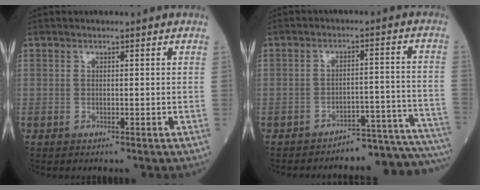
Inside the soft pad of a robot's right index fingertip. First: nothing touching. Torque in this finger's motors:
{"motor_torque": [0.65, -1.00, 0.08, 0.03]}